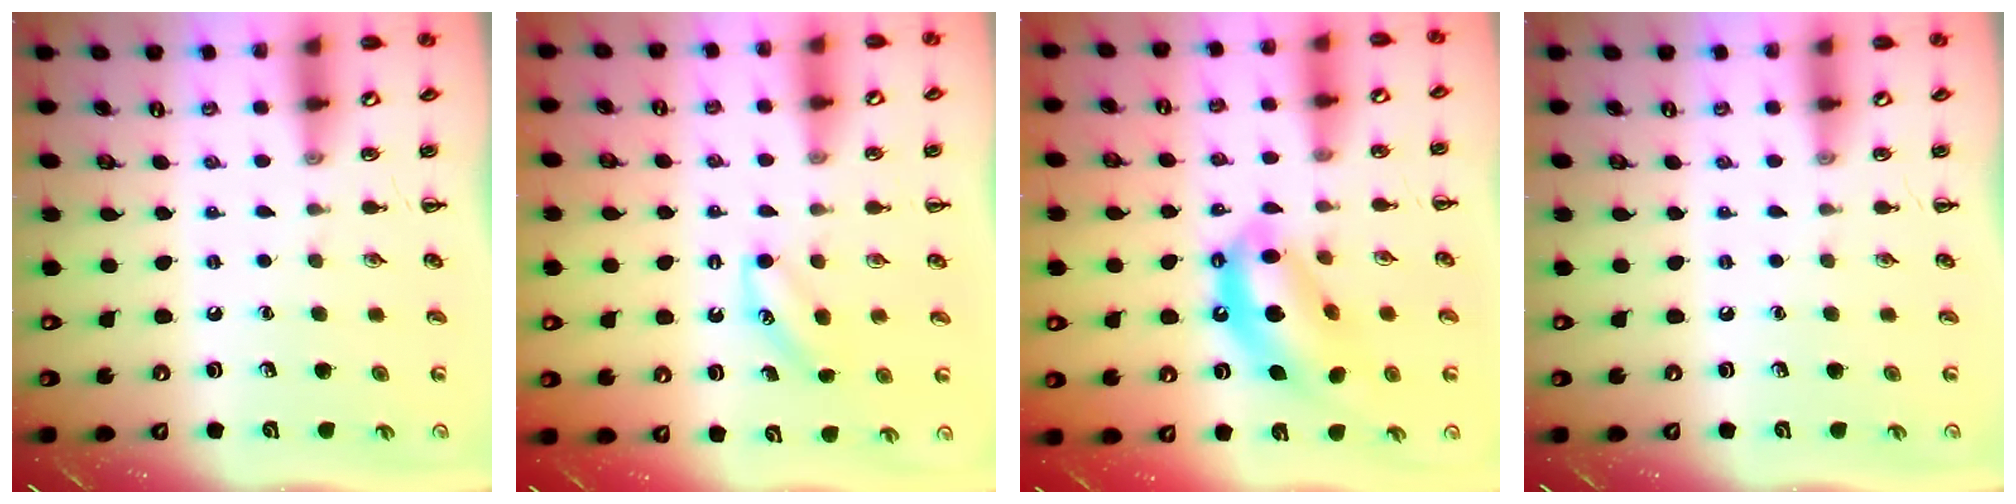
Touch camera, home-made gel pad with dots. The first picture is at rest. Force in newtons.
{"total": 4.5, "press": 4.3, "slide": 1.5}
{"total": 12.9, "press": 12.4, "slide": 3.4}
{"total": 0.0}